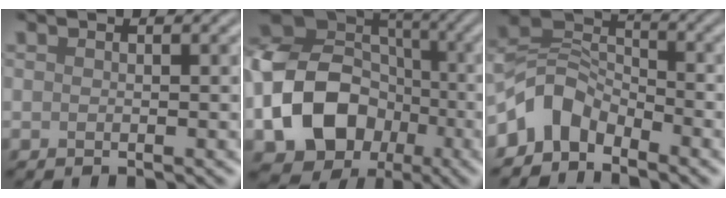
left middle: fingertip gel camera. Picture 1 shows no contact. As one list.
[{"total": 15.7, "force": [-4.7, 12.9, 7.5], "torque": [-0.171, -0.010, -0.098]}, {"total": 5.1, "force": [-3.5, 3.1, 2.1], "torque": [-0.026, 0.009, -0.079]}]